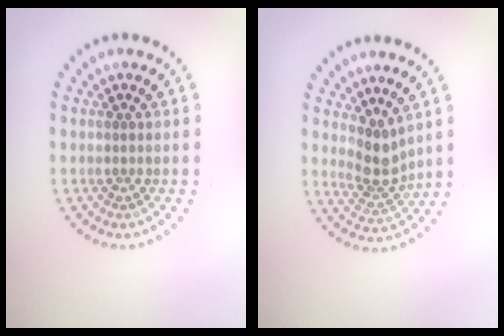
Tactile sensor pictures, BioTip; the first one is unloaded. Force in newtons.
{"total": 2.8, "press": 2.2, "slide": 1.8}